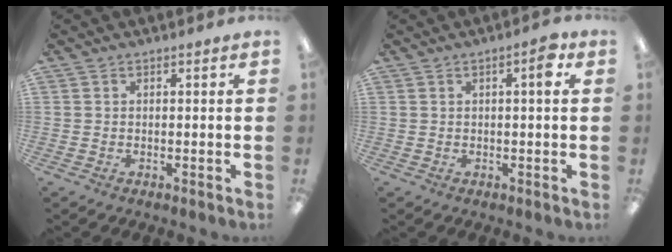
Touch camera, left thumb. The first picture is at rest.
{"total": 3.4, "force": [1.3, 0.8, 3.0], "torque": [-0.038, -0.003, 0.014]}